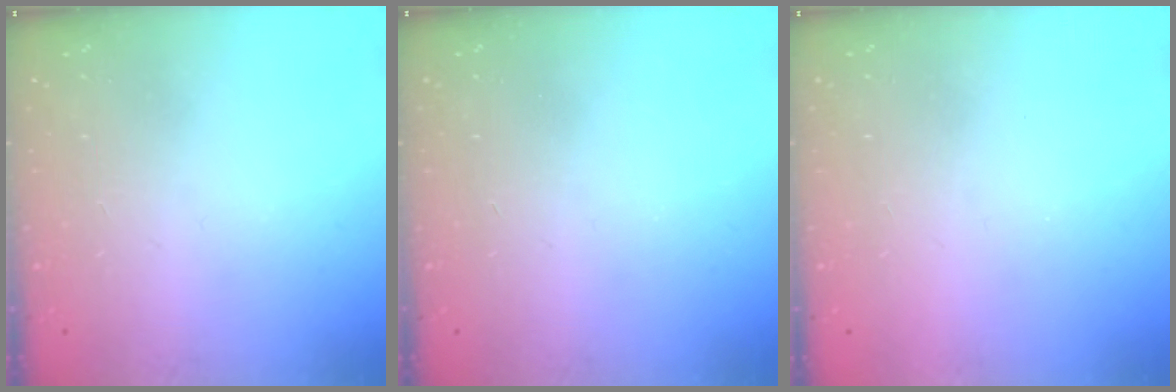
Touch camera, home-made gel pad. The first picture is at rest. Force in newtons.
{"total": 0.0}
{"total": 1.5, "press": 1.5, "slide": 0.1}